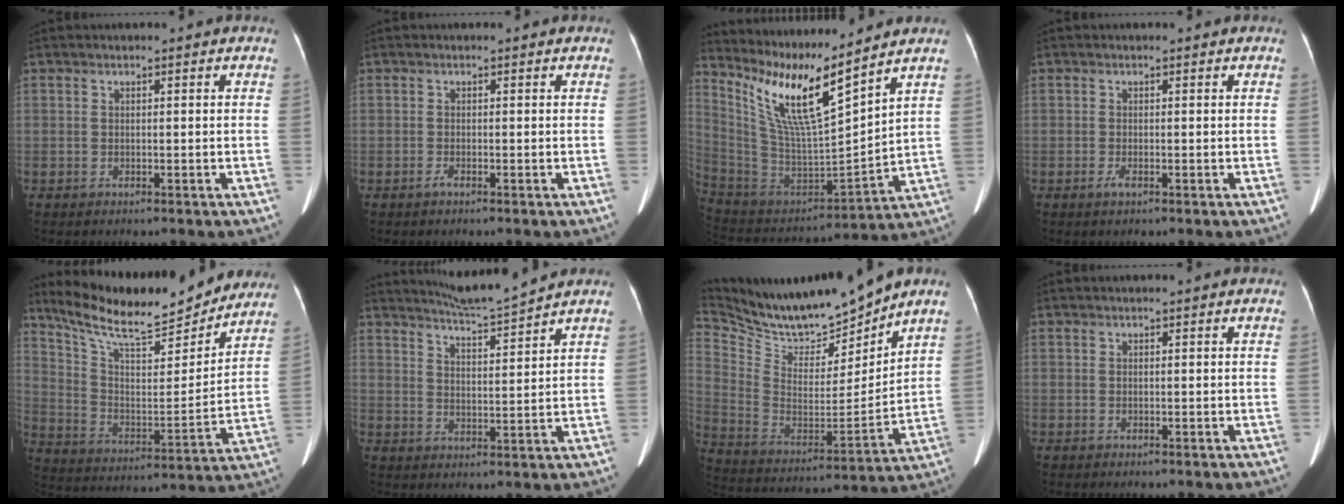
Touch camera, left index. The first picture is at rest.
{"total": 0.5, "force": [-0.3, 0.1, 0.5], "torque": [-0.010, -0.001, -0.006]}
{"total": 15.3, "force": [11.1, 0.8, 10.6], "torque": [-0.217, -0.007, 0.217]}
{"total": 1.0, "force": [-0.2, 0.2, 0.9], "torque": [-0.018, -0.001, -0.005]}
{"total": 21.5, "force": [18.9, 4.2, 9.3], "torque": [-0.157, -0.004, 0.292]}
{"total": 6.8, "force": [6.4, -1.5, 1.4], "torque": [-0.038, -0.012, 0.115]}
{"total": 16.2, "force": [15.1, 2.1, 5.3], "torque": [-0.121, -0.018, 0.282]}
{"total": 0.0}